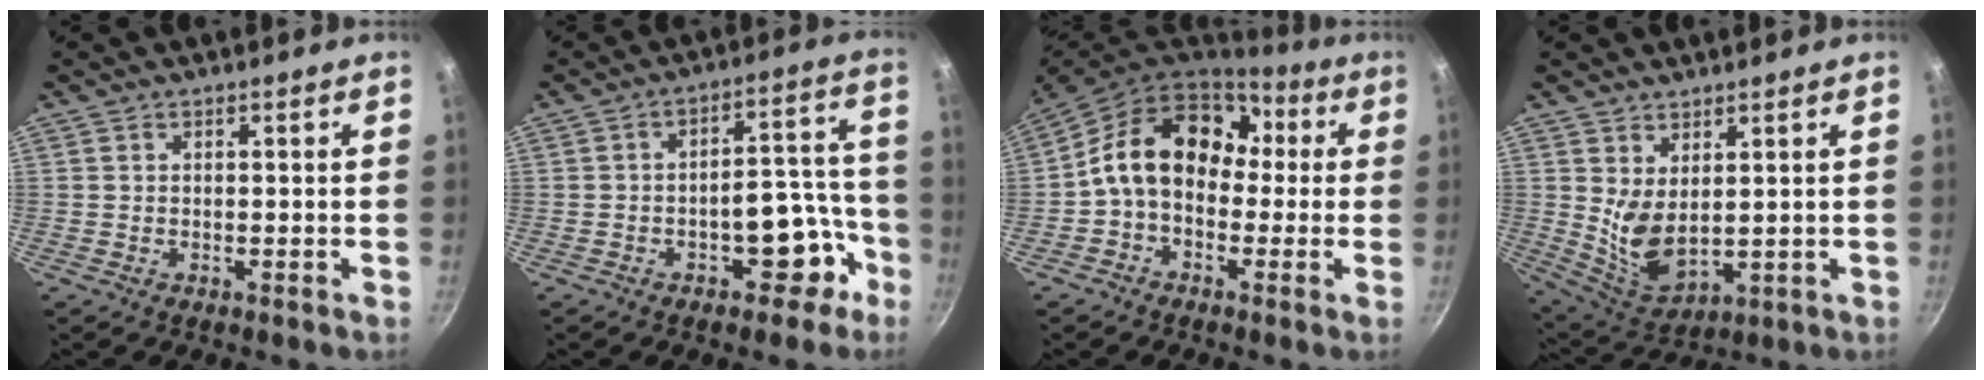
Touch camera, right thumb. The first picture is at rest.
{"total": 10.5, "force": [-4.9, 6.0, 7.1], "torque": [-0.032, 0.074, -0.055]}
{"total": 17.5, "force": [2.0, 13.0, 11.5], "torque": [-0.169, 0.044, 0.015]}
{"total": 8.0, "force": [2.5, 4.2, 6.3], "torque": [-0.106, -0.040, 0.063]}